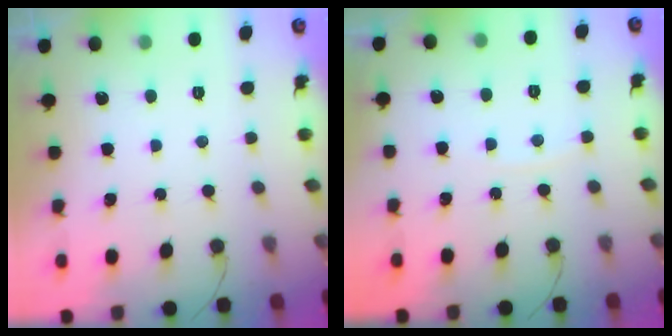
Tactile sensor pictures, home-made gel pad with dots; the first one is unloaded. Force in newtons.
{"total": 3.5, "press": 3.4, "slide": 0.5}